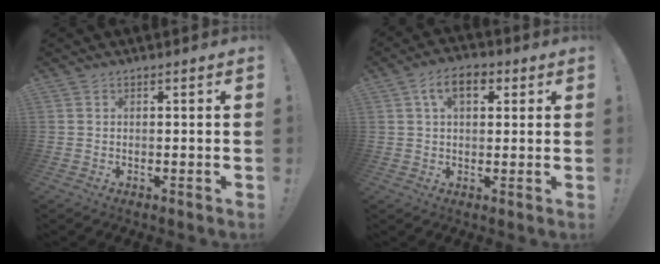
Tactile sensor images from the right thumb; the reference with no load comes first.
{"total": 8.4, "force": [2.9, 4.9, 6.2], "torque": [-0.099, 0.010, 0.053]}